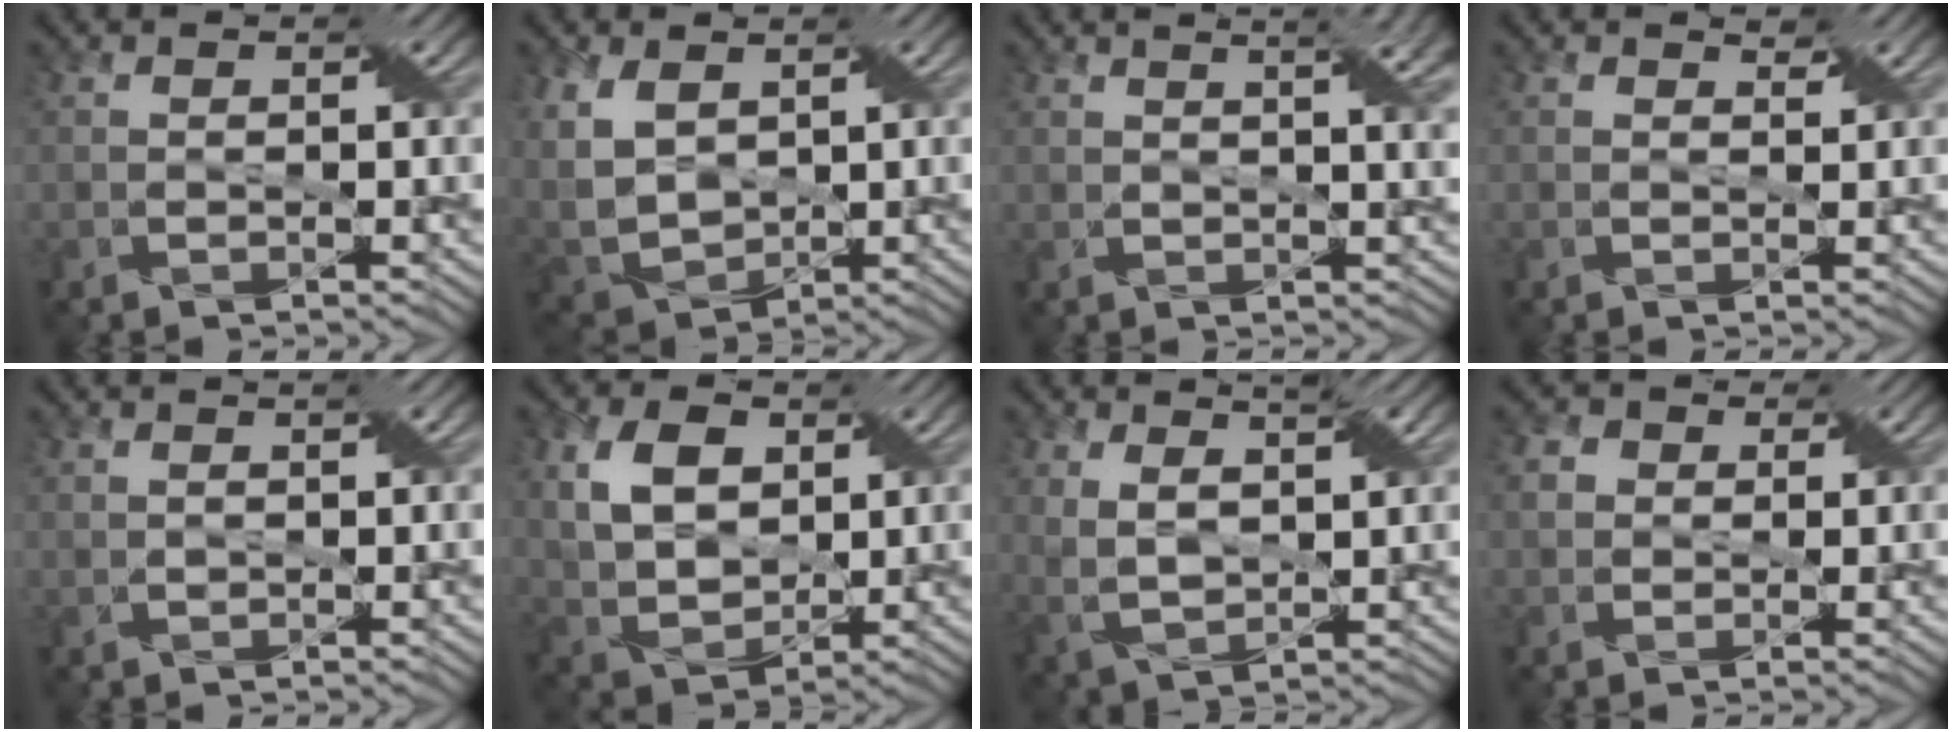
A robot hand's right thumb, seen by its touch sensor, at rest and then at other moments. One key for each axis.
{"total": 9.5, "fx": 2.9, "fy": 6.4, "fz": 6.4, "tx": -0.182, "ty": -0.002, "tz": 0.059}
{"total": 6.9, "fx": 3.6, "fy": 1.9, "fz": 5.6, "tx": -0.059, "ty": 0.026, "tz": 0.032}
{"total": 1.0, "fx": 0.9, "fy": 0.2, "fz": 0.2, "tx": -0.008, "ty": -0.001, "tz": 0.016}
{"total": 0.8, "fx": 0.5, "fy": 0.1, "fz": 0.7, "tx": -0.016, "ty": 0.004, "tz": 0.009}
{"total": 9.4, "fx": 2.7, "fy": 6.4, "fz": 6.3, "tx": -0.153, "ty": 0.002, "tz": 0.052}
{"total": 5.7, "fx": 2.4, "fy": 2.5, "fz": 4.6, "tx": -0.109, "ty": 0.001, "tz": 0.045}
{"total": 3.5, "fx": 1.0, "fy": 3.1, "fz": 1.2, "tx": -0.038, "ty": 0.004, "tz": 0.000}